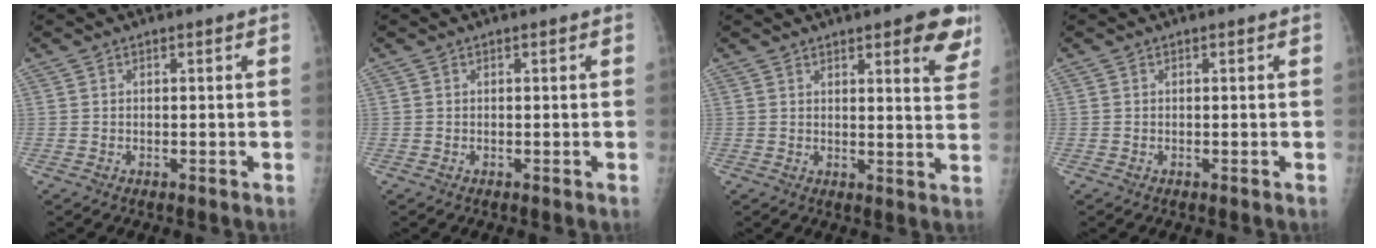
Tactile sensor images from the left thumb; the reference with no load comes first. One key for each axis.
{"total": 0.0}
{"total": 9.3, "fx": 5.4, "fy": 2.6, "fz": 7.1, "tx": -0.055, "ty": -0.024, "tz": 0.060}
{"total": 0.0}